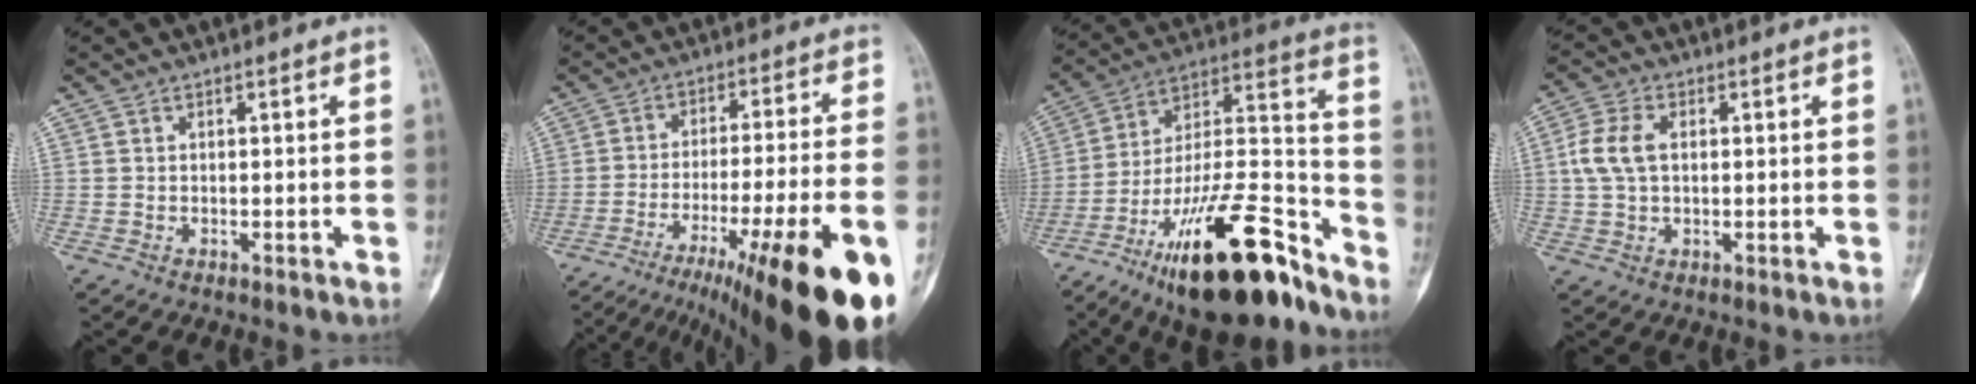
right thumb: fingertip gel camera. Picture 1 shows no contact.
{"total": 26.1, "force": [-14.6, 3.3, 21.5], "torque": [-0.276, 0.032, -0.223]}
{"total": 27.7, "force": [-17.7, 8.6, 19.5], "torque": [-0.286, 0.090, -0.290]}
{"total": 6.7, "force": [0.9, 4.1, 5.2], "torque": [-0.118, 0.012, 0.015]}